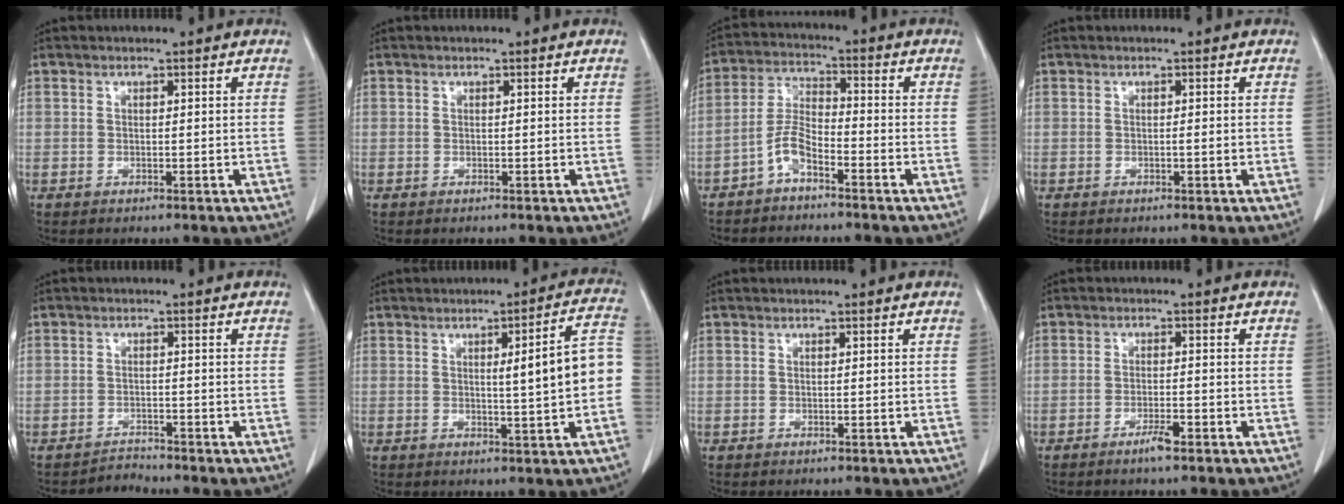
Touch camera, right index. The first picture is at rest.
{"total": 0.0}
{"total": 5.1, "force": [-3.4, 1.6, 3.5], "torque": [-0.080, 0.012, -0.070]}
{"total": 0.7, "force": [-0.2, 0.0, 0.6], "torque": [-0.008, 0.001, -0.002]}
{"total": 1.9, "force": [-1.6, 0.2, -1.1], "torque": [0.031, -0.007, -0.028]}
{"total": 9.3, "force": [-0.1, 0.1, 9.3], "torque": [-0.114, 0.016, -0.005]}
{"total": 0.0}
{"total": 2.5, "force": [-1.6, 0.1, 1.8], "torque": [-0.029, 0.001, -0.027]}